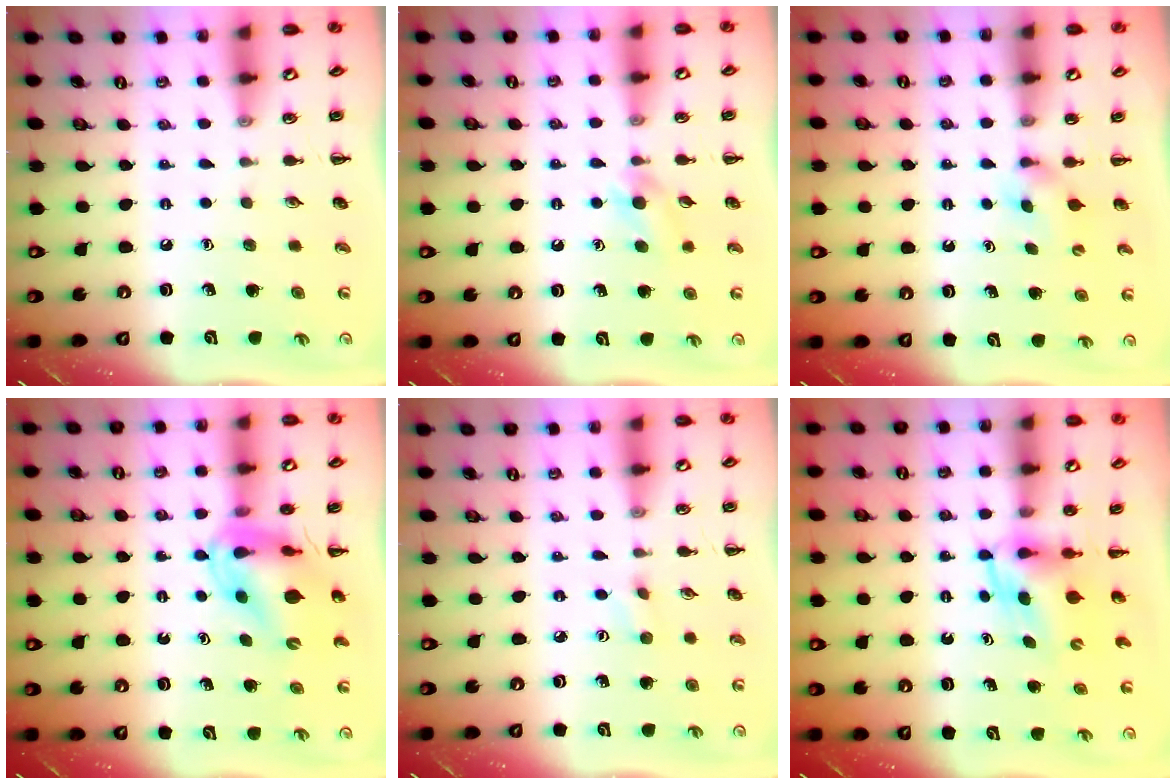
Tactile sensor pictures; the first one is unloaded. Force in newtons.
{"total": 4.6, "press": 4.3, "slide": 1.6}
{"total": 3.0, "press": 2.8, "slide": 0.9}
{"total": 11.6, "press": 11.0, "slide": 3.5}
{"total": 2.3, "press": 2.2, "slide": 0.8}
{"total": 4.4, "press": 4.4, "slide": 0.6}